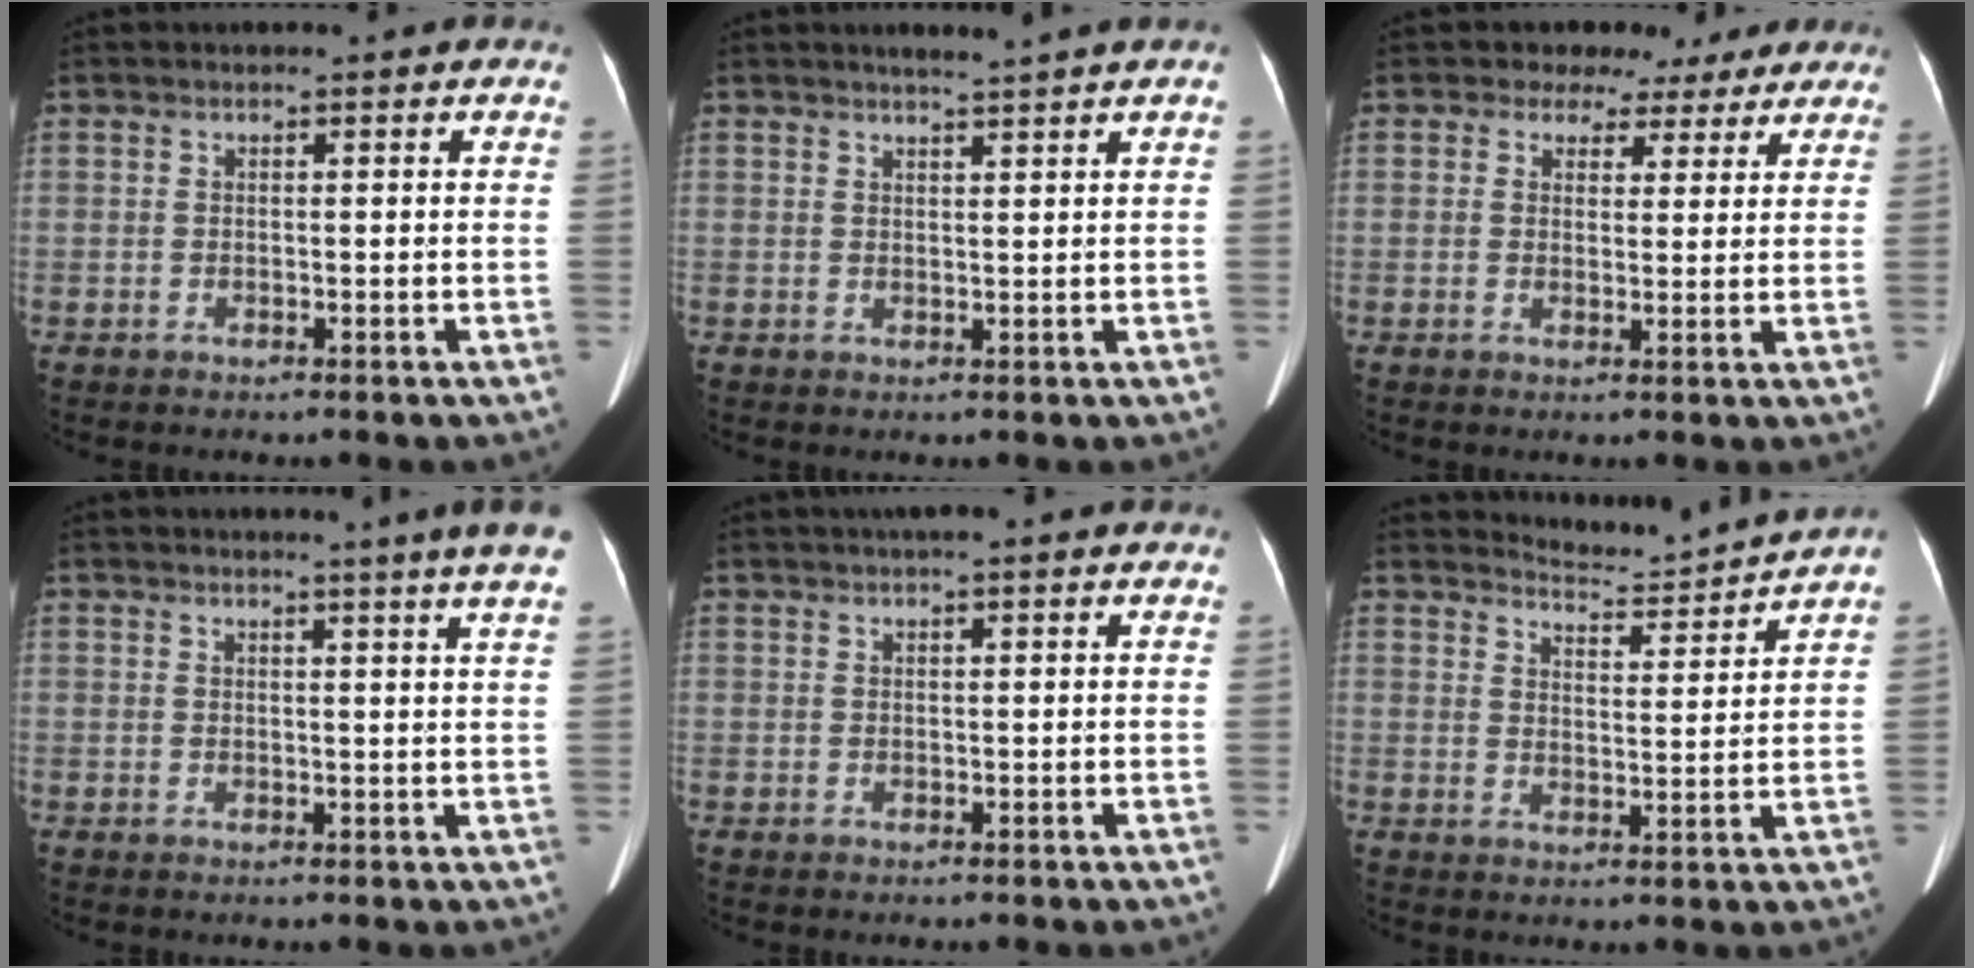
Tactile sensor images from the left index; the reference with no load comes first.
{"total": 2.4, "force": [2.0, -0.8, 1.1], "torque": [-0.011, 0.000, 0.031]}
{"total": 6.1, "force": [4.7, 3.9, 0.6], "torque": [0.001, 0.010, 0.044]}
{"total": 5.6, "force": [4.2, -1.3, 3.4], "torque": [-0.042, -0.004, 0.037]}
{"total": 3.0, "force": [2.1, 0.1, 2.2], "torque": [-0.033, 0.025, 0.032]}
{"total": 5.3, "force": [5.1, -1.3, -1.0], "torque": [-0.001, -0.021, 0.081]}